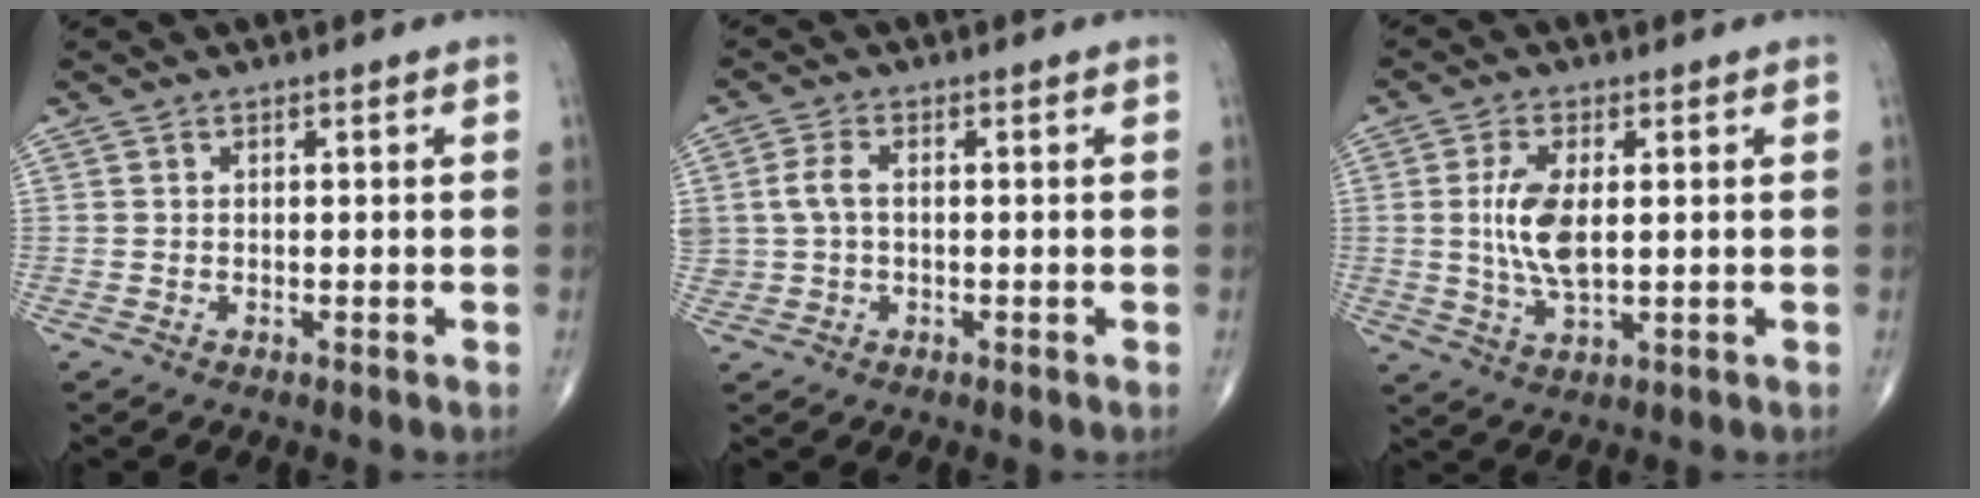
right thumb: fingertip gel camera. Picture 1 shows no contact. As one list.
[{"total": 4.1, "force": [0.3, 2.6, 3.1], "torque": [-0.070, 0.006, 0.005]}, {"total": 7.8, "force": [0.7, 3.4, 7.0], "torque": [-0.147, -0.009, 0.017]}]